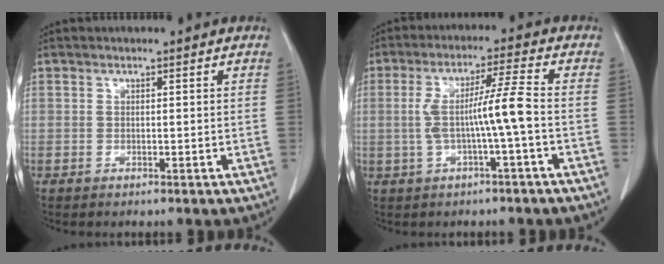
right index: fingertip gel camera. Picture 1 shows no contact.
{"total": 7.2, "force": [-1.0, -0.7, 7.1], "torque": [-0.139, 0.016, -0.014]}